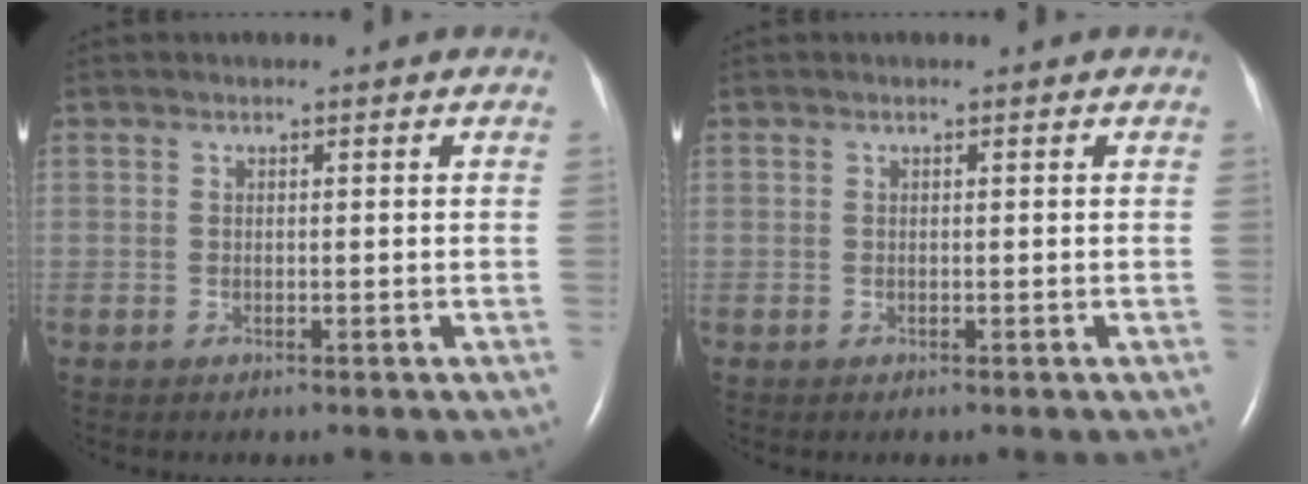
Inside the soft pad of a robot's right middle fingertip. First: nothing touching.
{"total": 0.0}